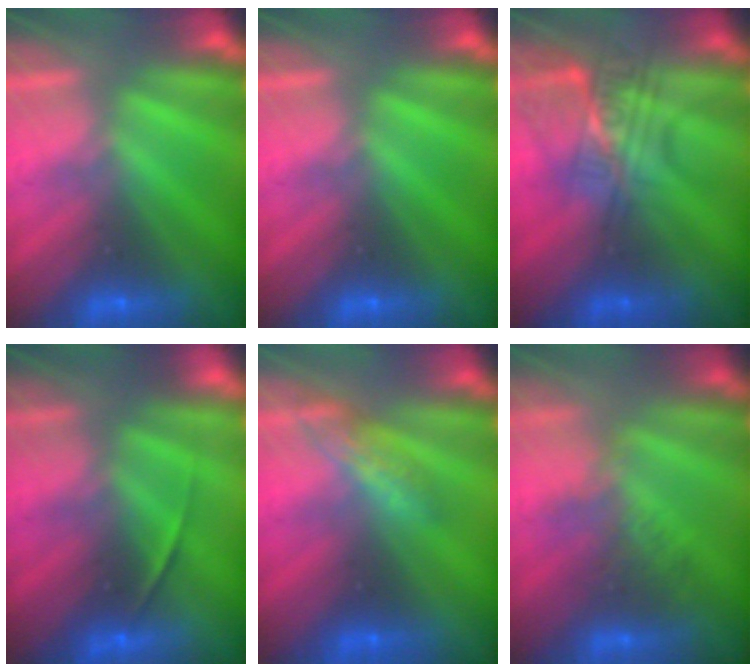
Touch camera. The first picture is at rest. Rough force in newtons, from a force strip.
{"total": 0.0}
{"total": 2.4}
{"total": 1.9}
{"total": 2.7}
{"total": 2.4}